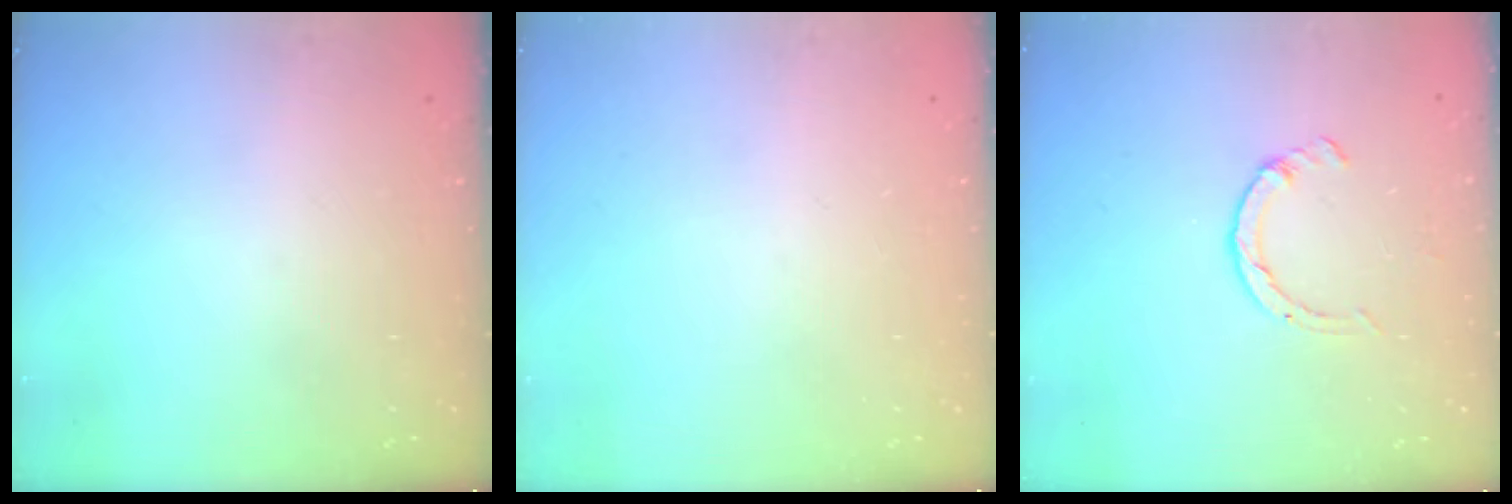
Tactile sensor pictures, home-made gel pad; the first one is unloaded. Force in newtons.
{"total": 0.0}
{"total": 2.6, "press": 2.6, "slide": 0.4}